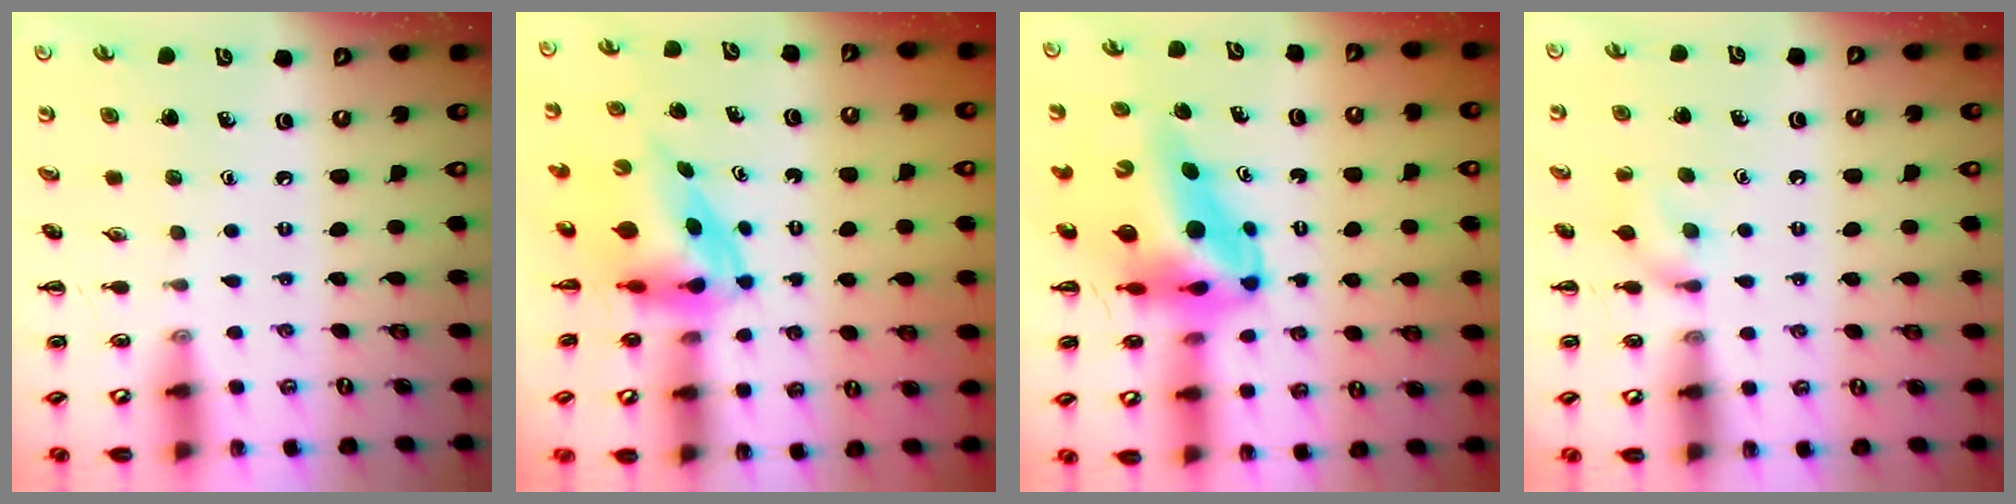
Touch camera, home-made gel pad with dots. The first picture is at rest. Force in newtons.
{"total": 3.8, "press": 3.7, "slide": 0.9}
{"total": 11.0, "press": 10.5, "slide": 3.5}
{"total": 6.0, "press": 5.6, "slide": 1.9}